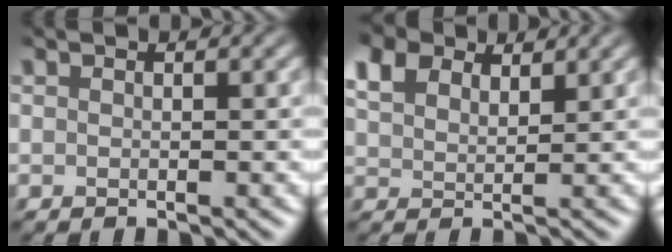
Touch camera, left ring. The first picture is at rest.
{"total": 4.9, "force": [3.4, 2.6, 2.4], "torque": [-0.056, 0.016, 0.052]}